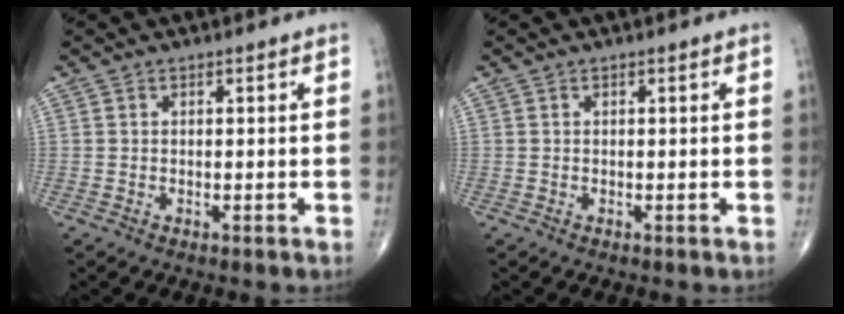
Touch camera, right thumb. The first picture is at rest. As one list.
[{"total": 0.0}]